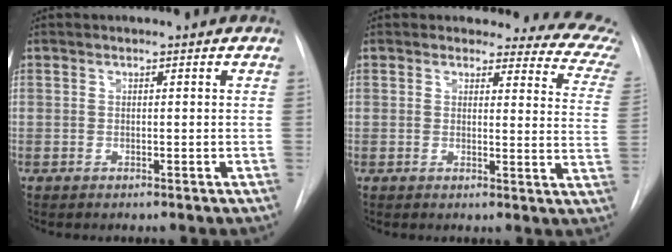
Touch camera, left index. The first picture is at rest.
{"total": 12.8, "force": [12.0, 3.3, 2.8], "torque": [0.010, -0.082, 0.089]}